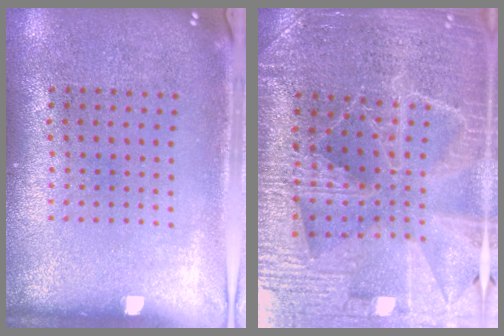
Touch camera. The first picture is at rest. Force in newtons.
{"total": 4.0, "press": 3.8, "slide": 1.1}